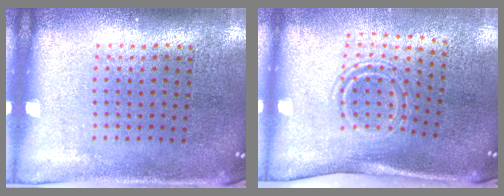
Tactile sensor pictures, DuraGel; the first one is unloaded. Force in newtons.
{"total": 1.7, "press": 1.1, "slide": 1.3}